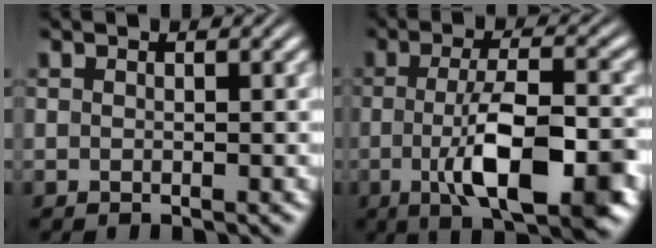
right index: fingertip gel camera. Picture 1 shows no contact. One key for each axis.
{"total": 8.9, "fx": -2.4, "fy": 2.8, "fz": 8.1, "tx": -0.132, "ty": -0.011, "tz": -0.035}